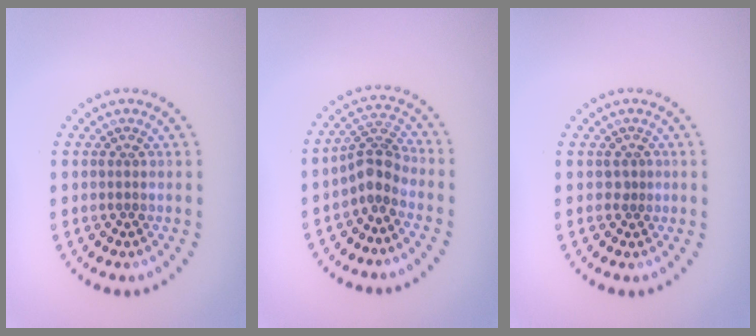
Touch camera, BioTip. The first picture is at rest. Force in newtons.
{"total": 2.9, "press": 2.2, "slide": 1.9}
{"total": 0.6, "press": 0.3, "slide": 0.5}